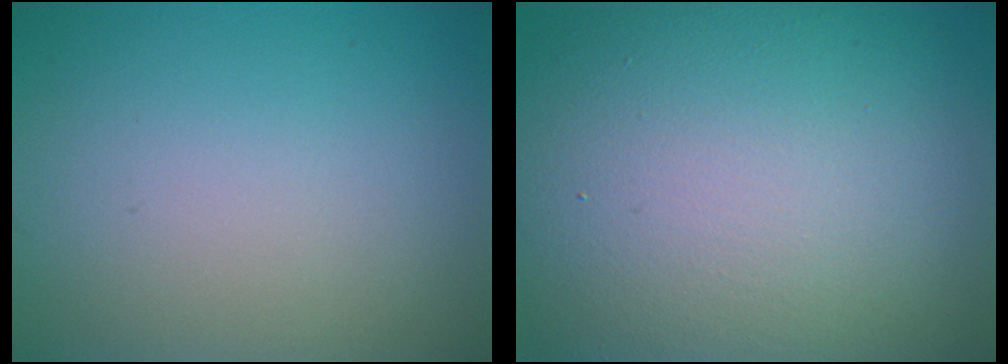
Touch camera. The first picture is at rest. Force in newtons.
{"total": 16.3, "press": 16.2, "slide": 1.1}